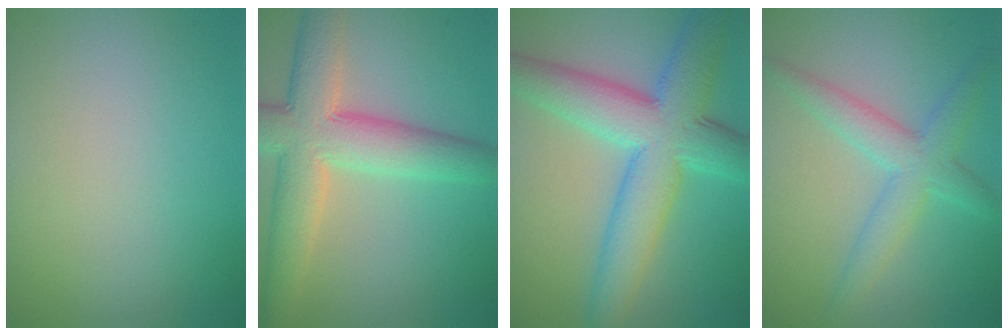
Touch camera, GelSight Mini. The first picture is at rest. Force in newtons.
{"total": 8.2, "press": 8.2, "slide": 0.5}
{"total": 9.3, "press": 9.3, "slide": 0.4}
{"total": 4.0, "press": 4.0, "slide": 0.1}